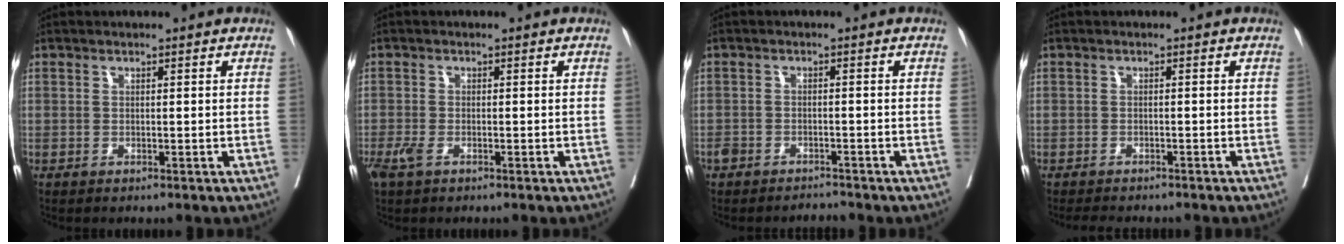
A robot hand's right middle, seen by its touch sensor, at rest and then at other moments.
{"total": 2.4, "force": [-1.3, 1.0, 1.7], "torque": [-0.045, -0.005, -0.023]}
{"total": 2.2, "force": [-2.1, 0.7, 0.0], "torque": [0.002, -0.002, -0.036]}
{"total": 4.8, "force": [-4.2, 1.5, 1.6], "torque": [-0.020, -0.005, -0.059]}